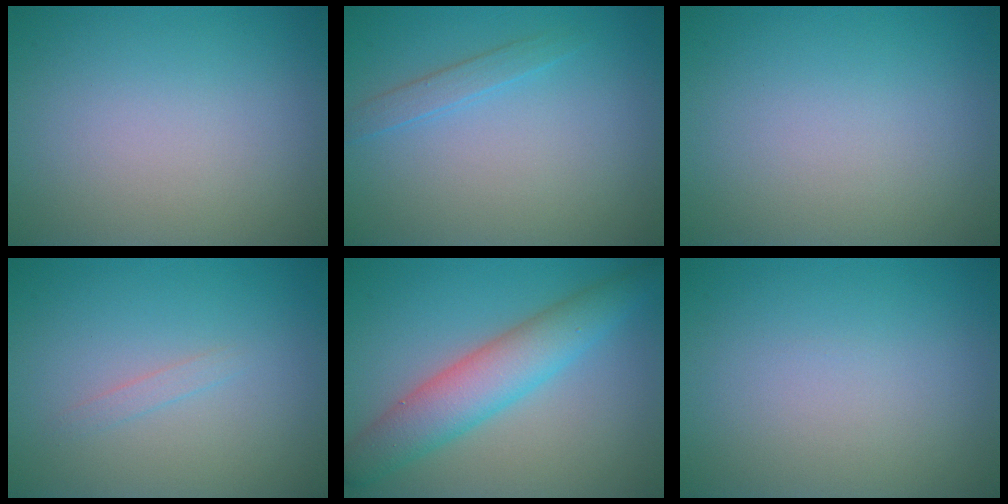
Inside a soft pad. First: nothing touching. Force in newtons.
{"total": 1.4, "press": 1.4, "slide": 0.0}
{"total": 0.0}
{"total": 0.8, "press": 0.8, "slide": 0.0}
{"total": 5.8, "press": 5.8, "slide": 0.3}
{"total": 0.0}